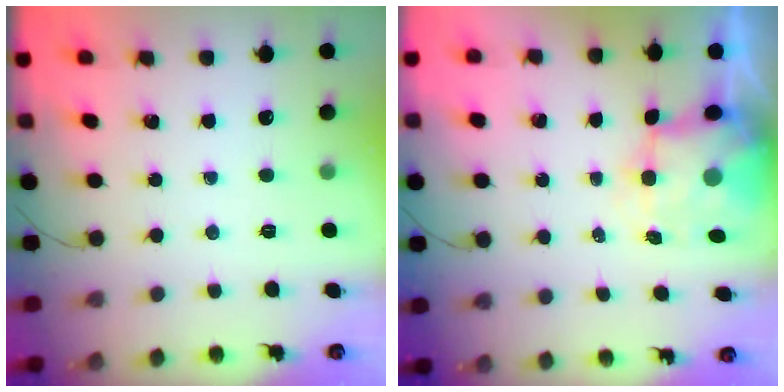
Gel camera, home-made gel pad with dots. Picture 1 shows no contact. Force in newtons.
{"total": 5.5, "press": 5.2, "slide": 1.9}